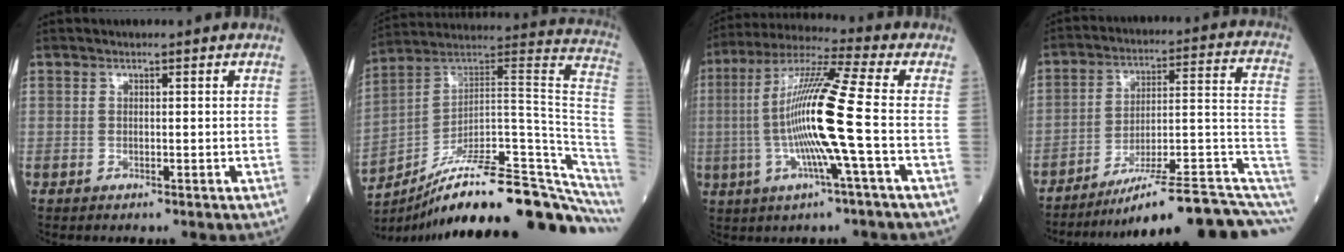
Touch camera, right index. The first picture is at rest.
{"total": 26.7, "force": [-19.5, 3.4, 18.0], "torque": [-0.148, 0.054, -0.288]}
{"total": 14.5, "force": [-1.8, -1.3, 14.3], "torque": [-0.280, 0.001, -0.045]}
{"total": 20.1, "force": [-13.9, 1.3, 14.5], "torque": [-0.130, 0.042, -0.200]}